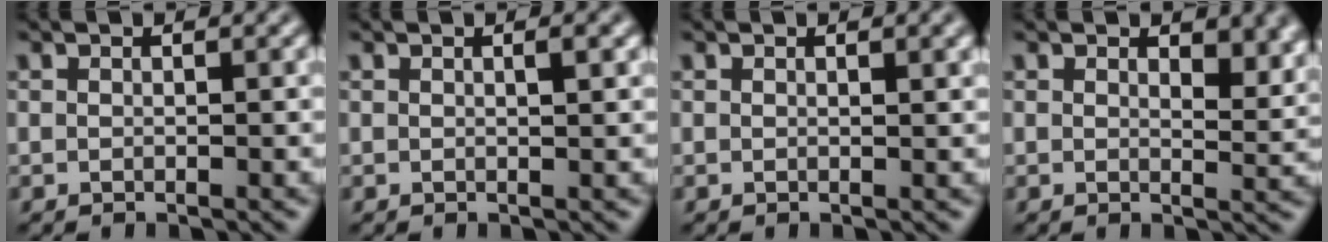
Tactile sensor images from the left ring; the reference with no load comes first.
{"total": 0.9, "force": [0.4, 0.2, 0.8], "torque": [-0.011, 0.001, 0.005]}
{"total": 1.1, "force": [0.6, 0.2, 0.9], "torque": [-0.010, 0.002, 0.009]}
{"total": 3.0, "force": [1.7, 1.4, 2.1], "torque": [-0.027, -0.005, 0.025]}